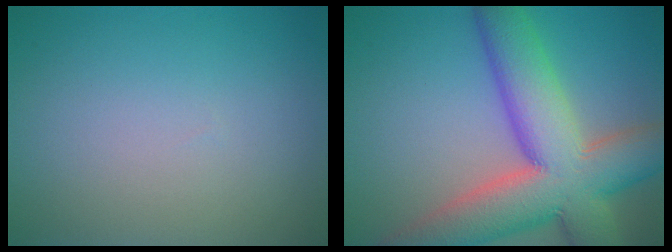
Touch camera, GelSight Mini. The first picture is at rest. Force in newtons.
{"total": 12.5, "press": 12.4, "slide": 1.0}